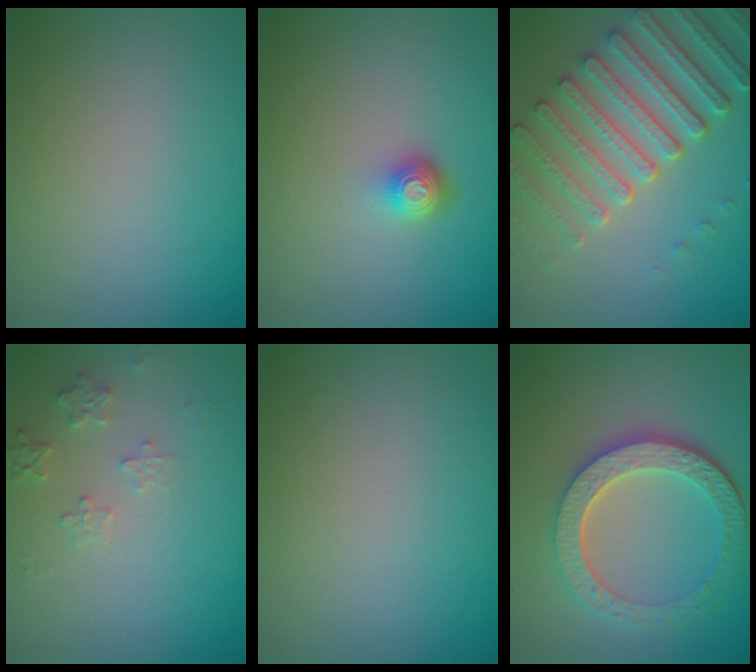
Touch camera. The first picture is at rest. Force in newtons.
{"total": 1.9, "press": 1.4, "slide": 1.3}
{"total": 7.3, "press": 5.6, "slide": 4.8}
{"total": 1.6, "press": 1.6, "slide": 0.4}
{"total": 0.0}
{"total": 5.8, "press": 4.5, "slide": 3.6}